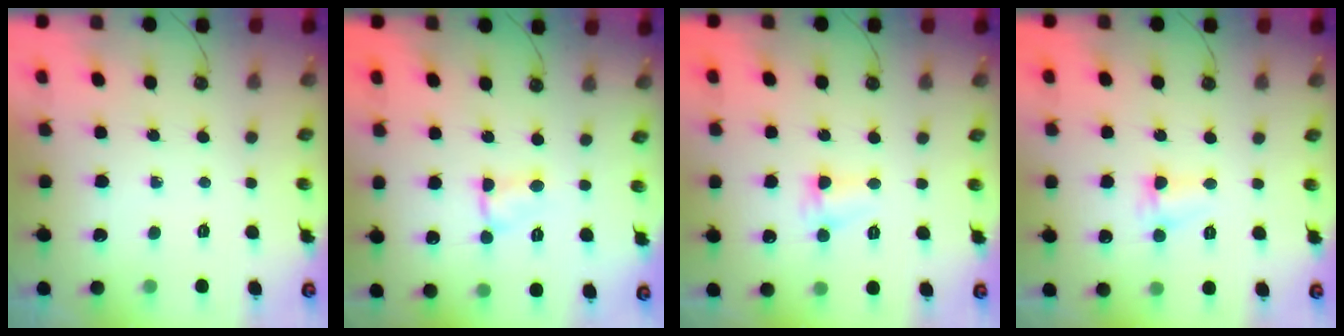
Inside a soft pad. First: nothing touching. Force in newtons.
{"total": 1.8, "press": 1.8, "slide": 0.3}
{"total": 2.4, "press": 2.4, "slide": 0.3}
{"total": 2.5, "press": 2.5, "slide": 0.5}